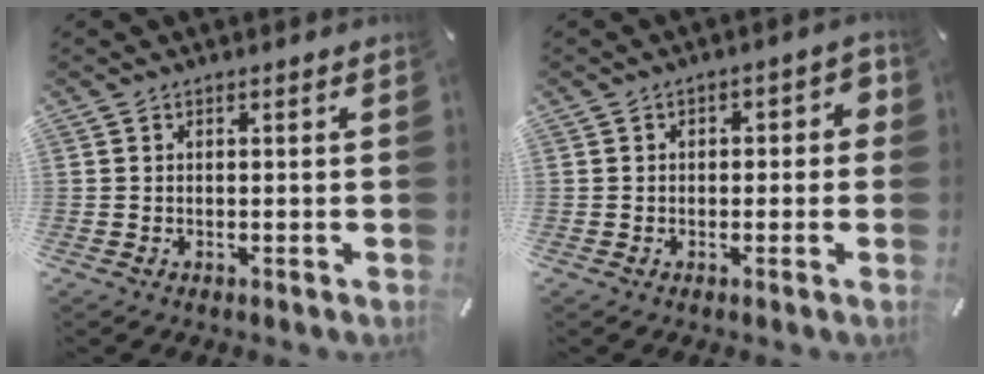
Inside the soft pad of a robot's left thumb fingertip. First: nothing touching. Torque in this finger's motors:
{"motor_torque": [-0.07, -0.08, -0.02, 0.17, -0.10]}